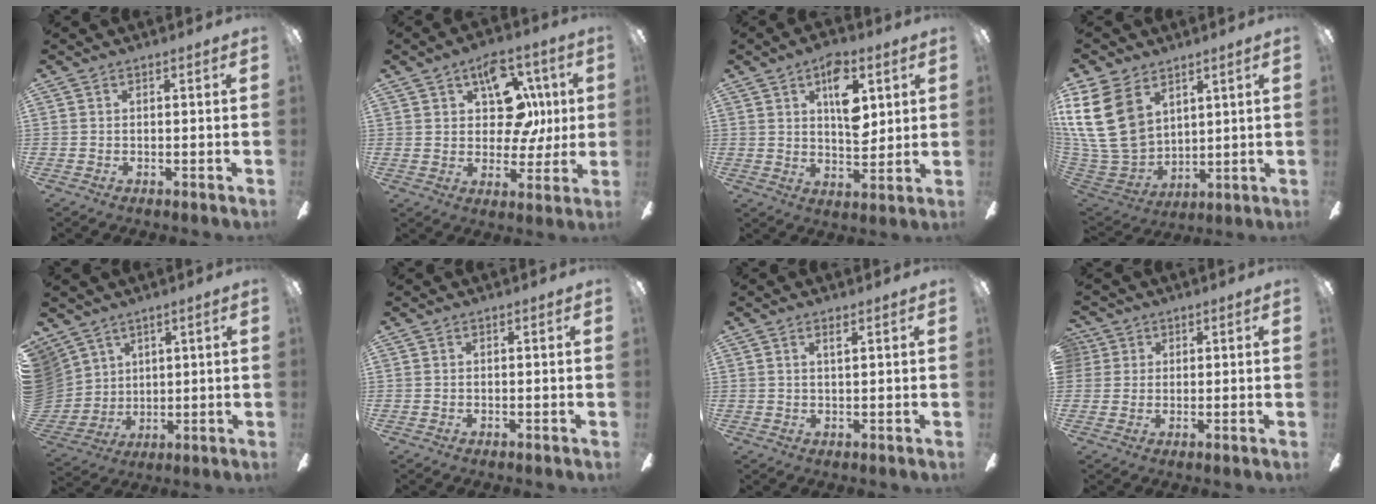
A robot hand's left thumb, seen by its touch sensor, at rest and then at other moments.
{"total": 15.4, "force": [5.6, 10.5, 9.8], "torque": [-0.131, -0.010, 0.104]}
{"total": 11.0, "force": [4.3, 6.1, 8.1], "torque": [-0.098, -0.011, 0.070]}
{"total": 19.5, "force": [7.3, 13.9, 11.5], "torque": [-0.276, -0.032, 0.135]}
{"total": 8.6, "force": [4.7, 7.2, 0.9], "torque": [-0.052, -0.030, 0.097]}
{"total": 0.0}
{"total": 1.7, "force": [1.1, 0.2, 1.3], "torque": [-0.030, 0.001, 0.017]}
{"total": 3.1, "force": [1.3, 2.8, 0.2], "torque": [-0.006, 0.006, 0.023]}